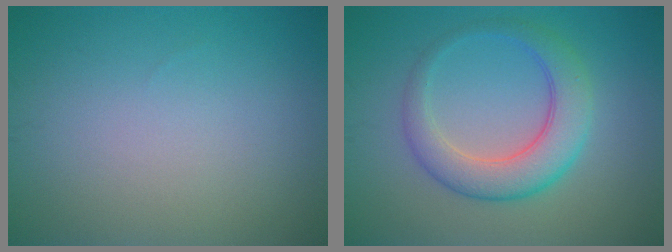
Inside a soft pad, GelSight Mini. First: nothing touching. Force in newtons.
{"total": 5.1, "press": 5.1, "slide": 0.2}